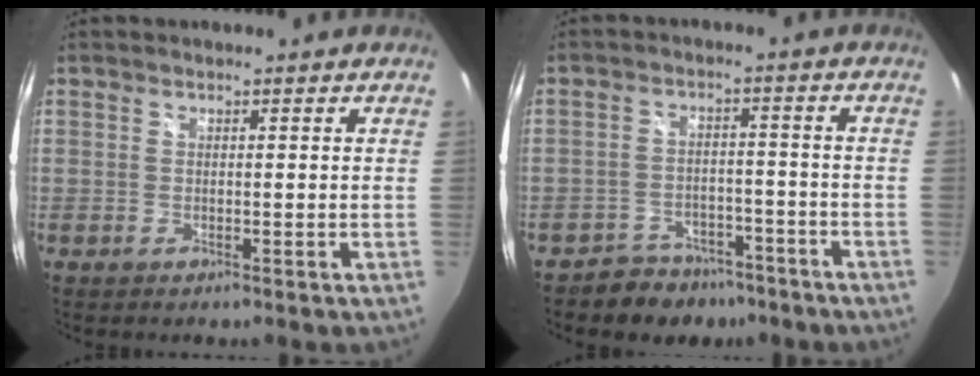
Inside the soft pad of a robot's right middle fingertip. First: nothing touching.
{"total": 8.3, "force": [-6.5, 5.0, 1.3], "torque": [-0.038, 0.018, -0.090]}